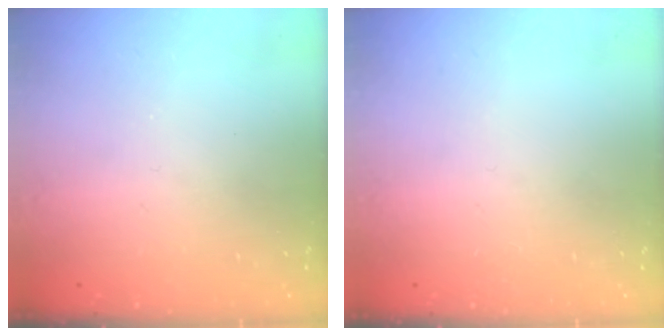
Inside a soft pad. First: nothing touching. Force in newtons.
{"total": 0.0}